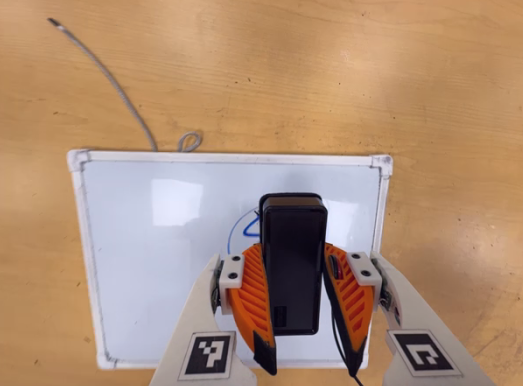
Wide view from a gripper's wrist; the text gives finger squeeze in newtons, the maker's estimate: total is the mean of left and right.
{"total": 6.0, "left": 4.6, "right": 7.4}